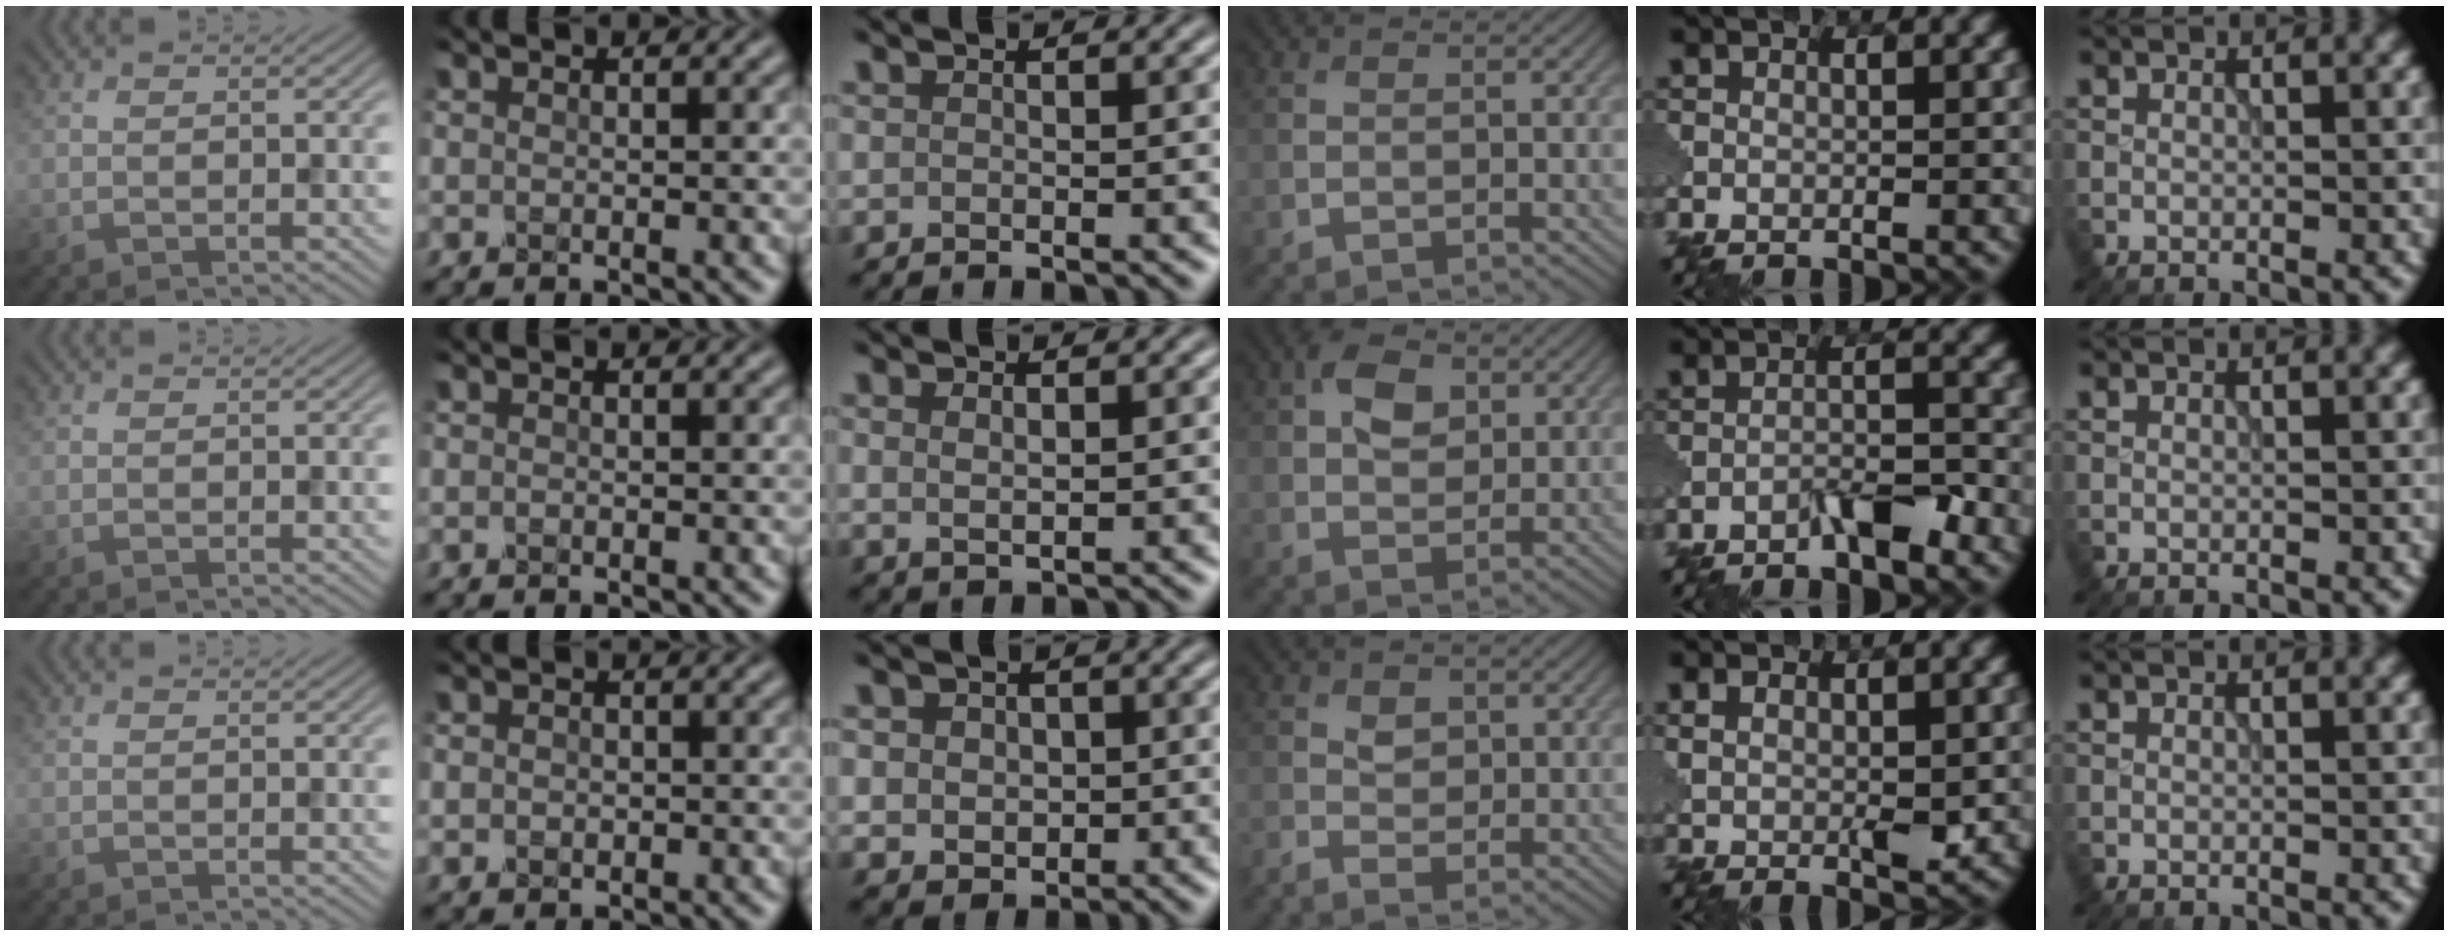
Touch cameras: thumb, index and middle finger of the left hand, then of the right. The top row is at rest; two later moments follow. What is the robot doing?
{"motion": "insert", "object": "pin"}